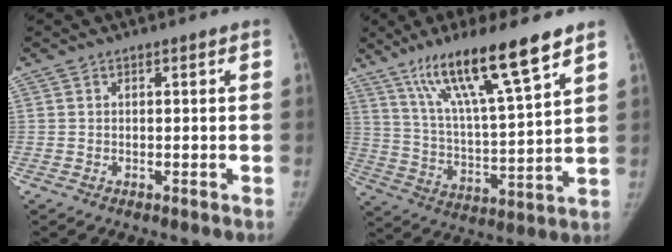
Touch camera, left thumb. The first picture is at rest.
{"total": 18.0, "force": [11.9, 2.1, 13.4], "torque": [-0.221, -0.050, 0.212]}